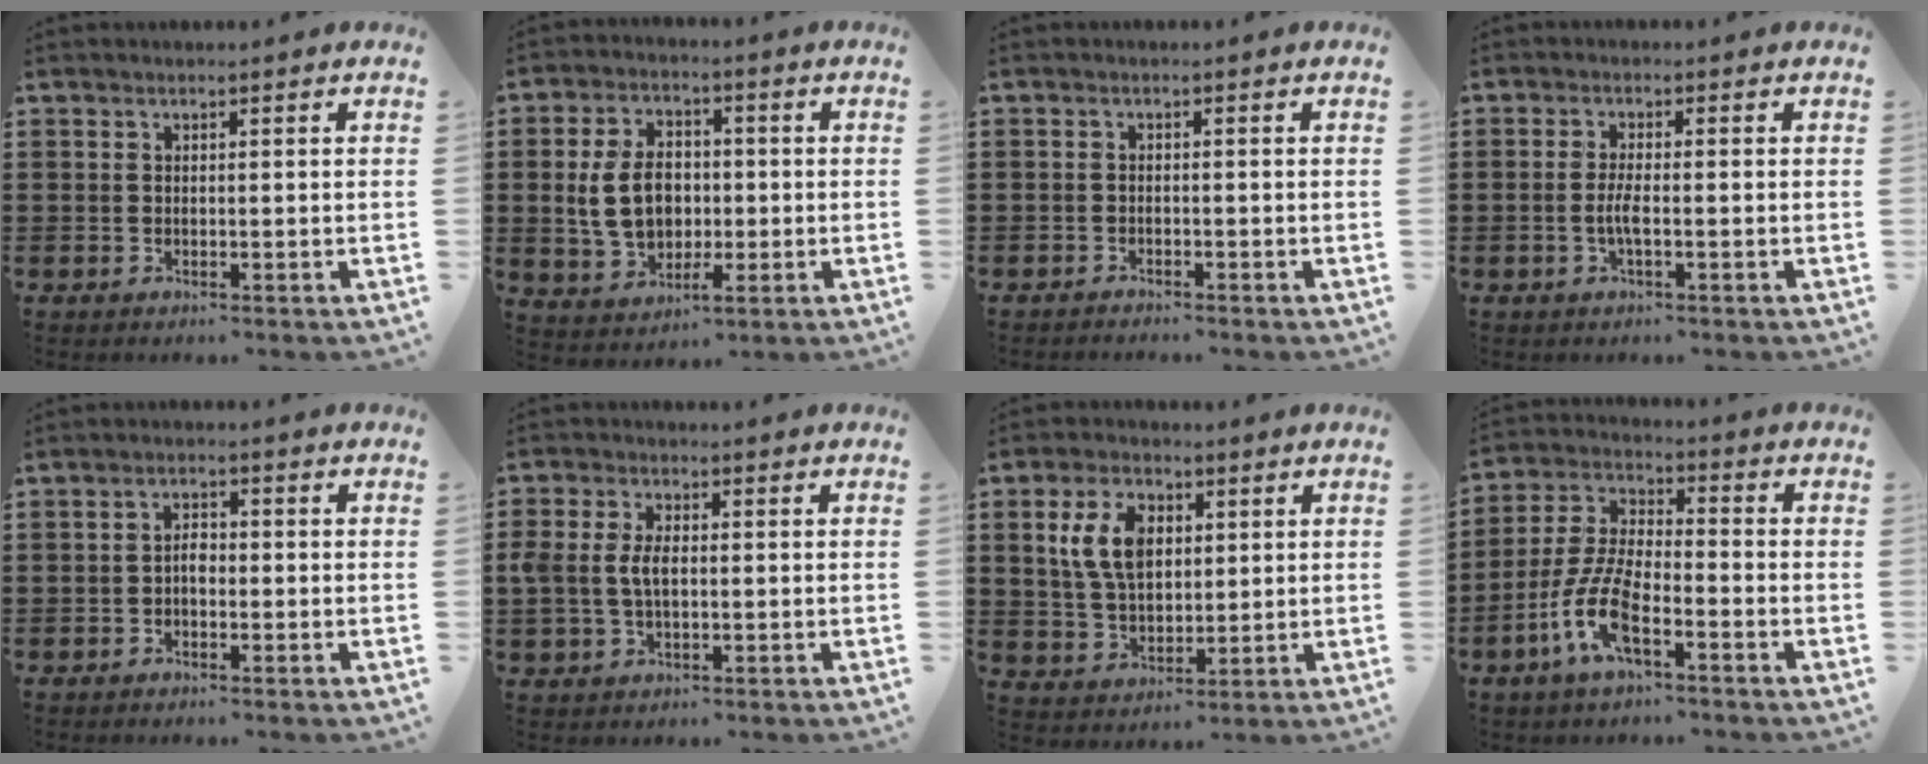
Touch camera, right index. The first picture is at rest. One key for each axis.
{"total": 8.4, "fx": 0.0, "fy": 5.9, "fz": 6.0, "tx": -0.132, "ty": 0.009, "tz": -0.004}
{"total": 1.0, "fx": -1.0, "fy": 0.1, "fz": -0.1, "tx": 0.000, "ty": 0.003, "tz": -0.022}
{"total": 2.8, "fx": -0.8, "fy": 0.5, "fz": 2.6, "tx": -0.061, "ty": -0.005, "tz": -0.018}
{"total": 1.9, "fx": -0.6, "fy": 1.1, "fz": 1.5, "tx": -0.030, "ty": 0.006, "tz": -0.012}
{"total": 4.4, "fx": 0.2, "fy": 2.4, "fz": 3.7, "tx": -0.095, "ty": 0.002, "tz": -0.004}
{"total": 8.3, "fx": 2.3, "fy": 5.2, "fz": 6.0, "tx": -0.144, "ty": 0.014, "tz": 0.036}
{"total": 8.9, "fx": -4.4, "fy": 2.8, "fz": 7.2, "tx": -0.186, "ty": -0.012, "tz": -0.092}